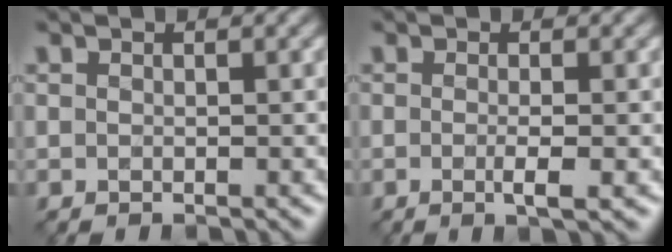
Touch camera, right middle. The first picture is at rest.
{"total": 2.2, "force": [-0.3, 0.5, 2.1], "torque": [-0.032, -0.002, -0.007]}